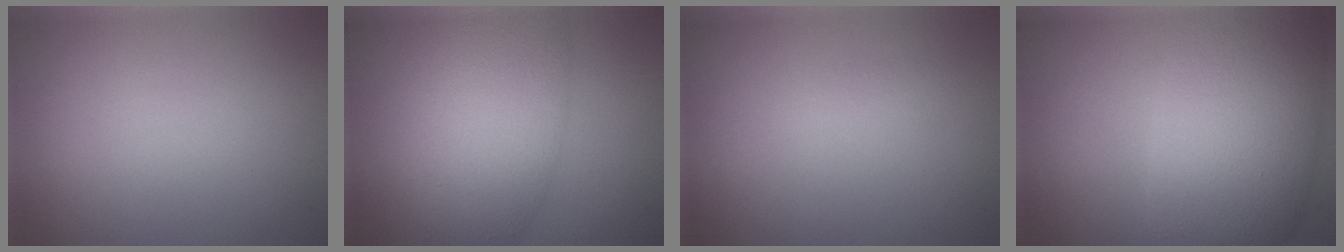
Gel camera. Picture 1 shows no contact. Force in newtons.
{"total": 7.4, "press": 7.4, "slide": 0.3}
{"total": 1.0, "press": 1.0, "slide": 0.0}
{"total": 11.7, "press": 11.7, "slide": 0.7}